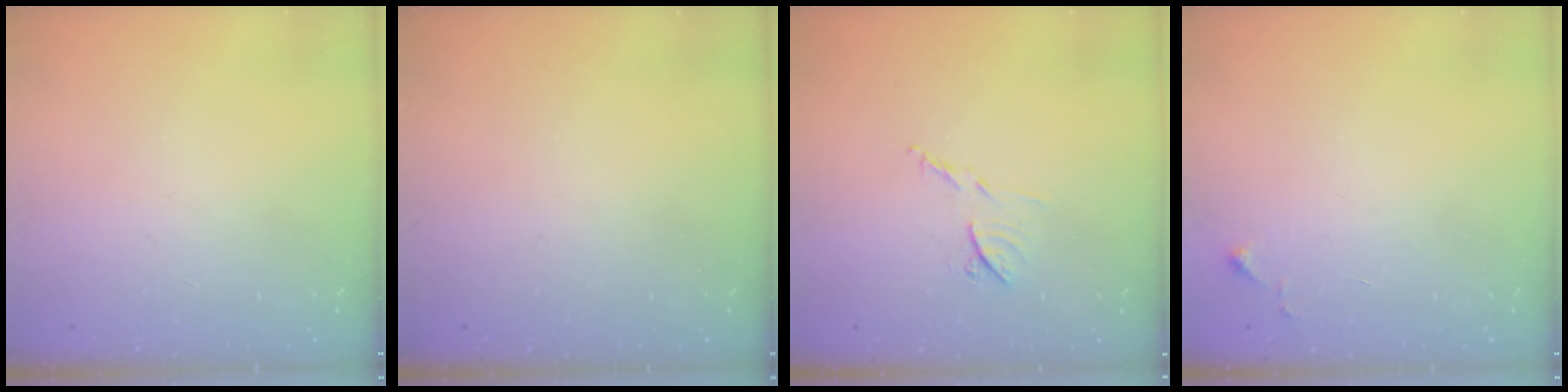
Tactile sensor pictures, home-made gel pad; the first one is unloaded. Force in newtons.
{"total": 0.0}
{"total": 7.7, "press": 7.7, "slide": 0.5}
{"total": 3.2, "press": 3.2, "slide": 0.6}